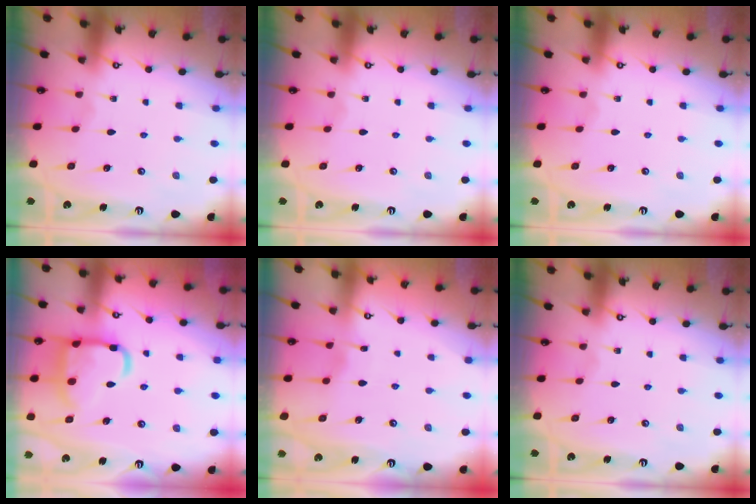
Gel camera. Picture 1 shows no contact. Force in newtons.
{"total": 0.0}
{"total": 0.0}
{"total": 16.6, "press": 16.5, "slide": 1.4}
{"total": 3.4, "press": 3.4, "slide": 0.5}
{"total": 0.0}